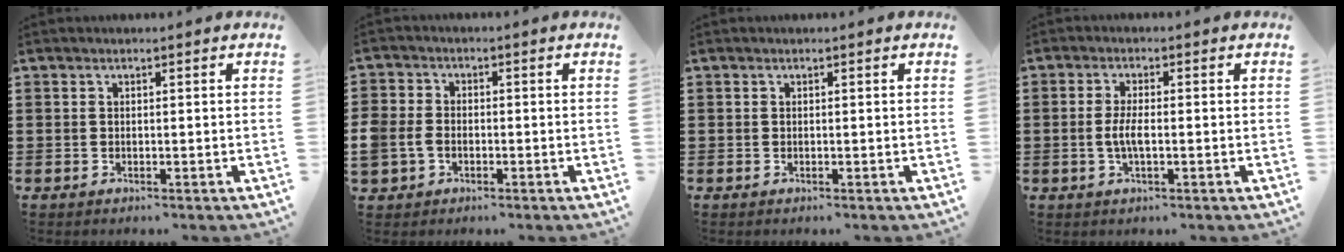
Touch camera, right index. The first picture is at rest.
{"total": 3.3, "force": [-1.3, 2.7, 1.6], "torque": [-0.056, -0.003, -0.031]}
{"total": 0.0}
{"total": 3.4, "force": [-0.7, 0.8, 3.3], "torque": [-0.074, -0.006, -0.018]}